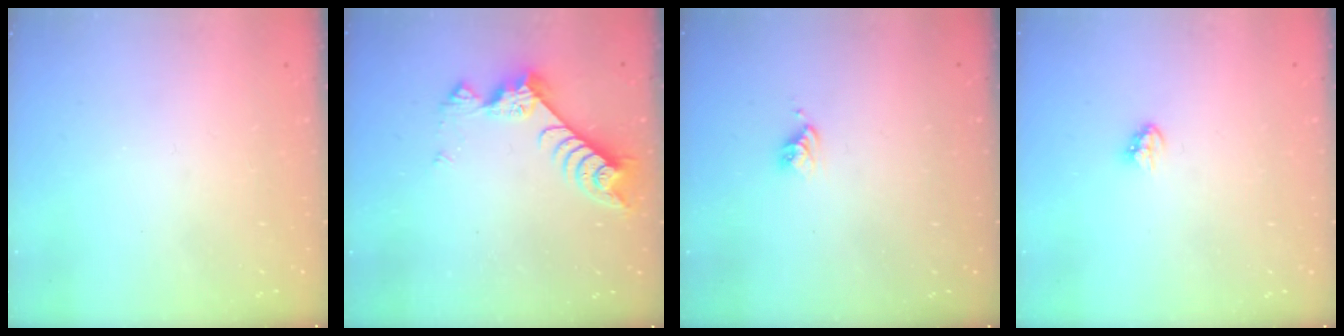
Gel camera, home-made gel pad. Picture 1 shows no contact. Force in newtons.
{"total": 9.0, "press": 9.0, "slide": 1.0}
{"total": 3.7, "press": 3.7, "slide": 0.6}
{"total": 3.4, "press": 3.4, "slide": 0.5}